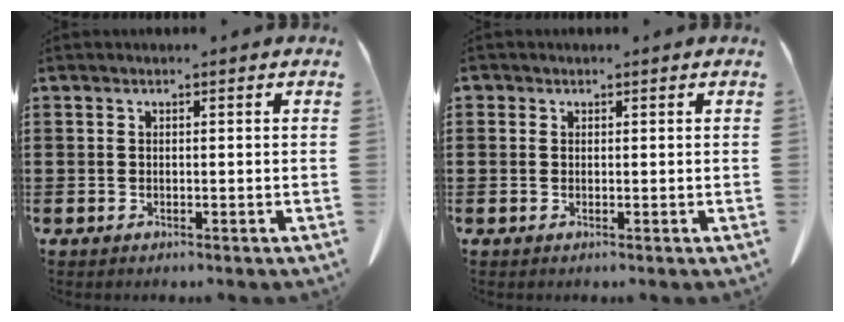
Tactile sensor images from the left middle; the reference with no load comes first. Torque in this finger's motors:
{"motor_torque": [-0.02, 0.02, 0.00, 0.01]}